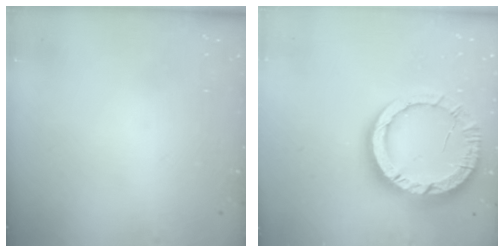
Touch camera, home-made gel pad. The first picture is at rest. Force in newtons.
{"total": 14.6, "press": 14.5, "slide": 1.4}